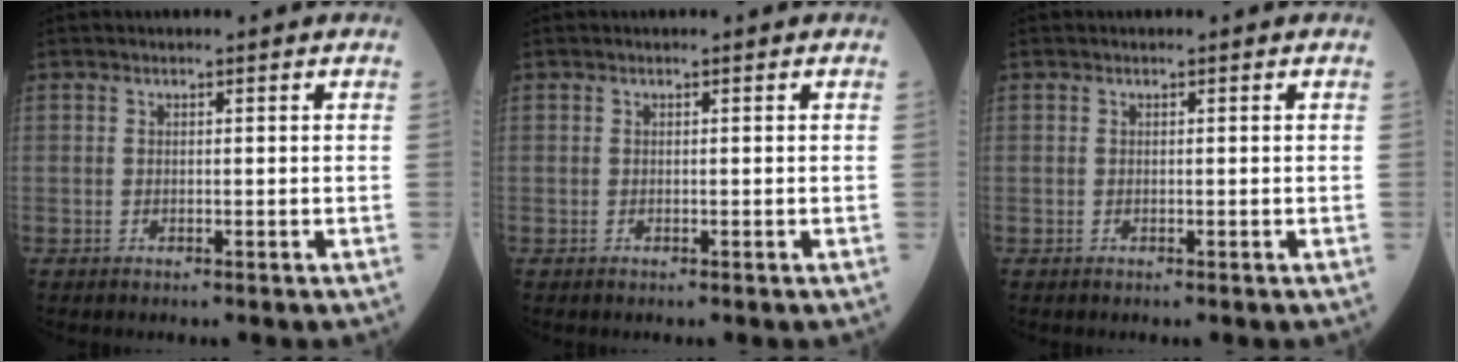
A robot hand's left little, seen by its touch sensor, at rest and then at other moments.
{"total": 0.0}
{"total": 0.0}